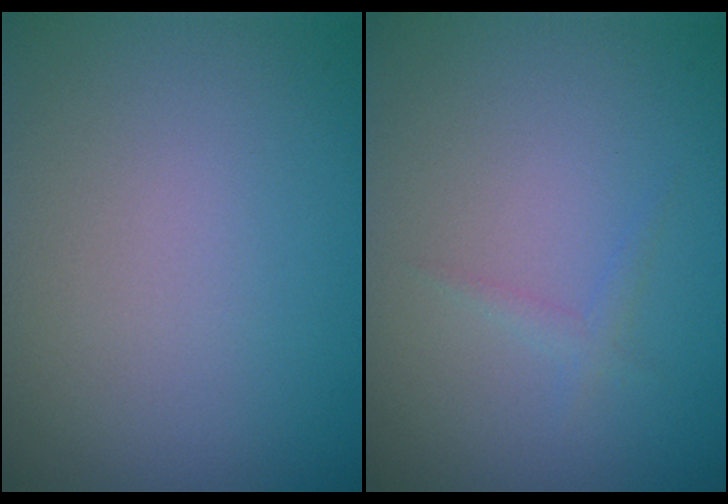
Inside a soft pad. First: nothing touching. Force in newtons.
{"total": 0.8, "press": 0.8, "slide": 0.1}